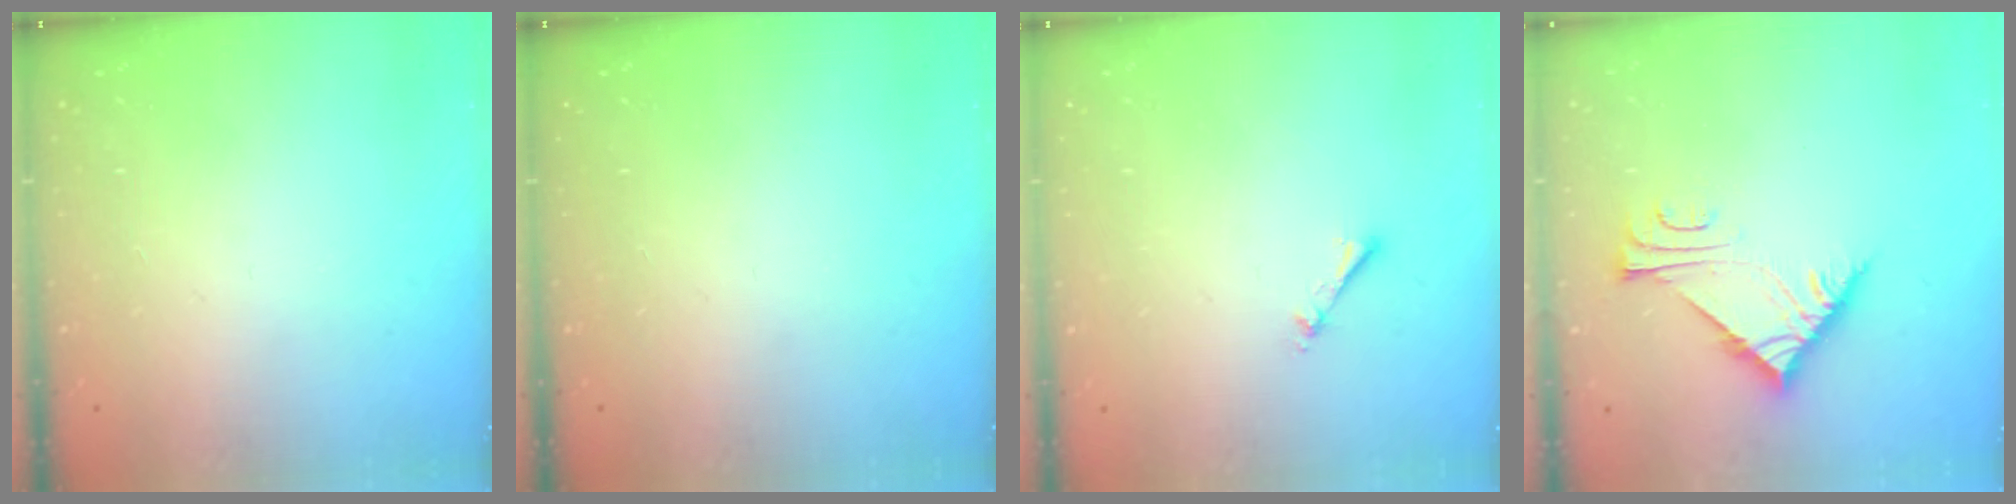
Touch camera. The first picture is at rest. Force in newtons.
{"total": 0.0}
{"total": 2.7, "press": 2.7, "slide": 0.4}
{"total": 7.0, "press": 7.0, "slide": 0.1}